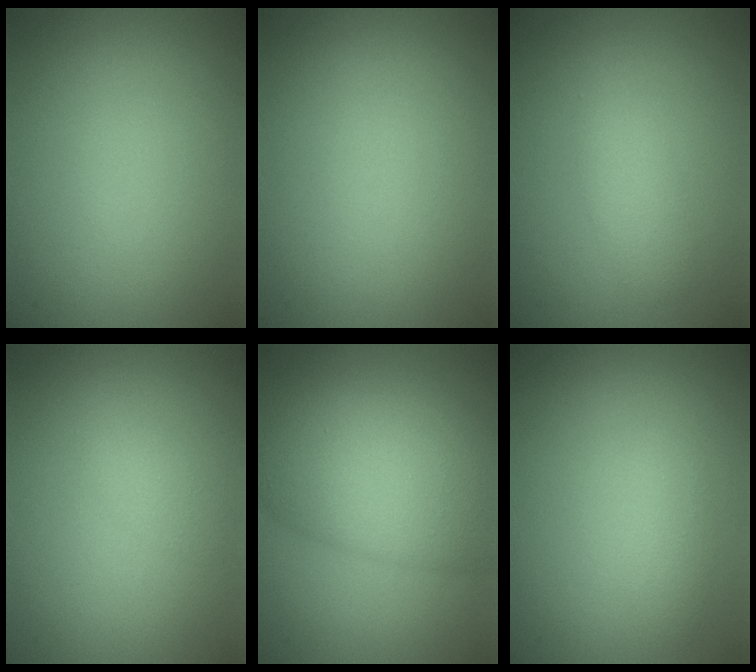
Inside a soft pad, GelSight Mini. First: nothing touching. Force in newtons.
{"total": 0.0}
{"total": 1.9, "press": 1.9, "slide": 0.0}
{"total": 1.1, "press": 1.1, "slide": 0.1}
{"total": 8.5, "press": 8.5, "slide": 0.5}
{"total": 1.5, "press": 1.5, "slide": 0.1}